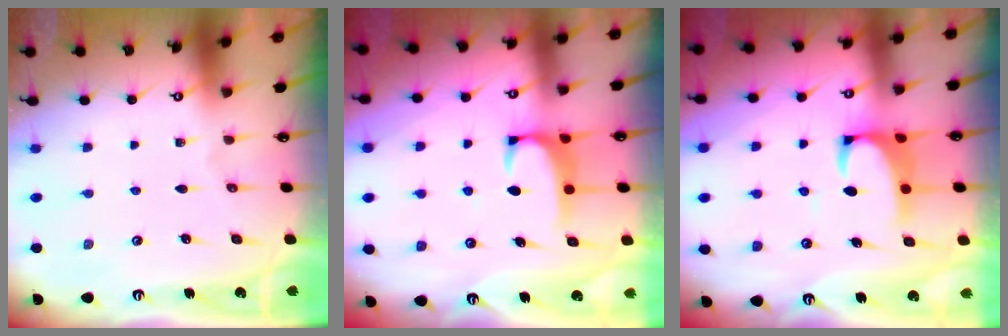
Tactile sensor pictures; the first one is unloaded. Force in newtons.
{"total": 1.9, "press": 1.8, "slide": 0.3}
{"total": 2.1, "press": 1.9, "slide": 0.9}